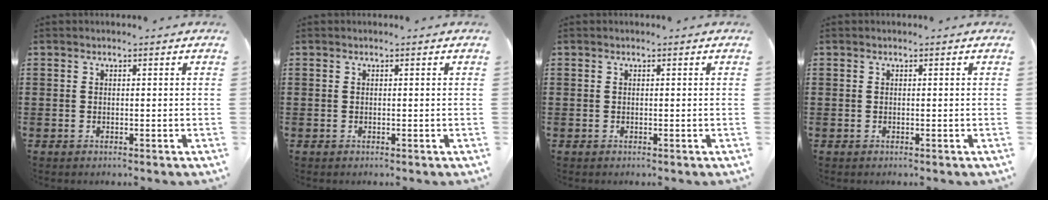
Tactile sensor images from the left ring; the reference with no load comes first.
{"total": 0.0}
{"total": 0.0}
{"total": 0.0}